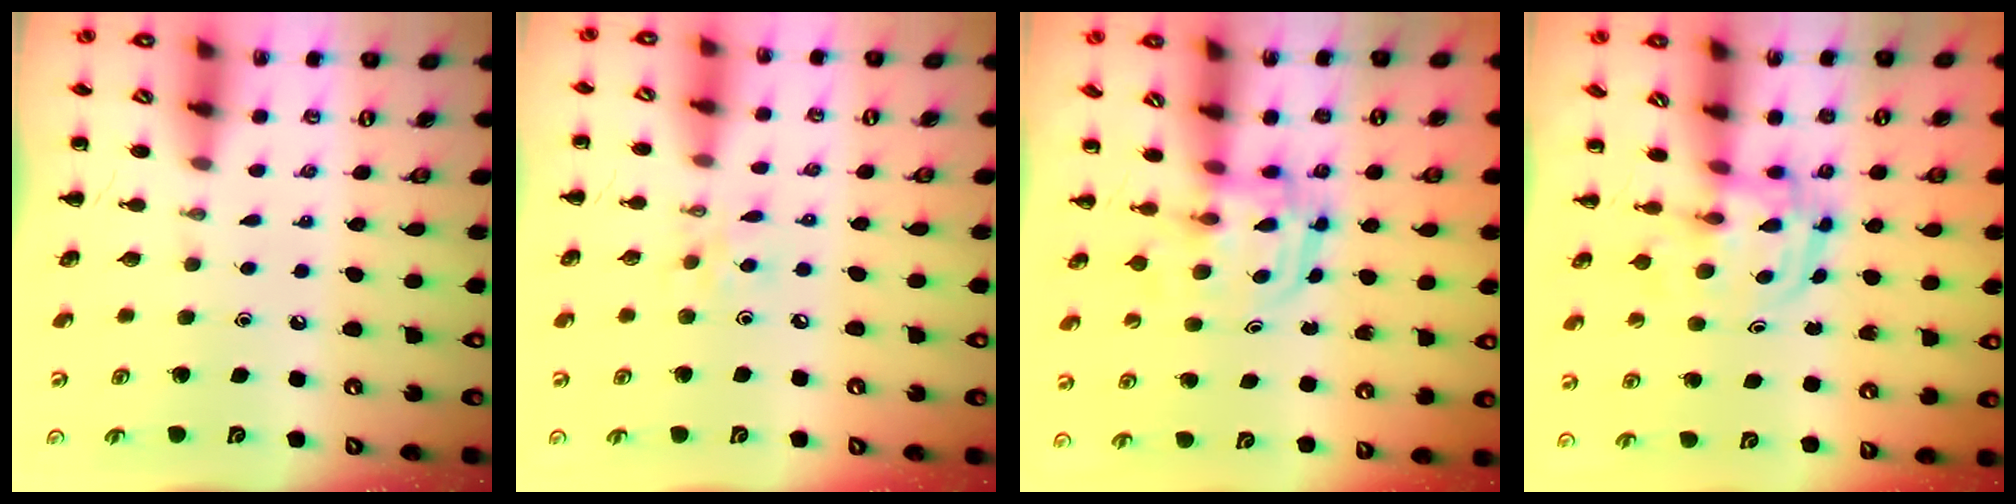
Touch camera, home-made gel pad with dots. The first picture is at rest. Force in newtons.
{"total": 3.7, "press": 3.6, "slide": 0.8}
{"total": 2.9, "press": 2.9, "slide": 0.3}
{"total": 2.7, "press": 2.7, "slide": 0.3}